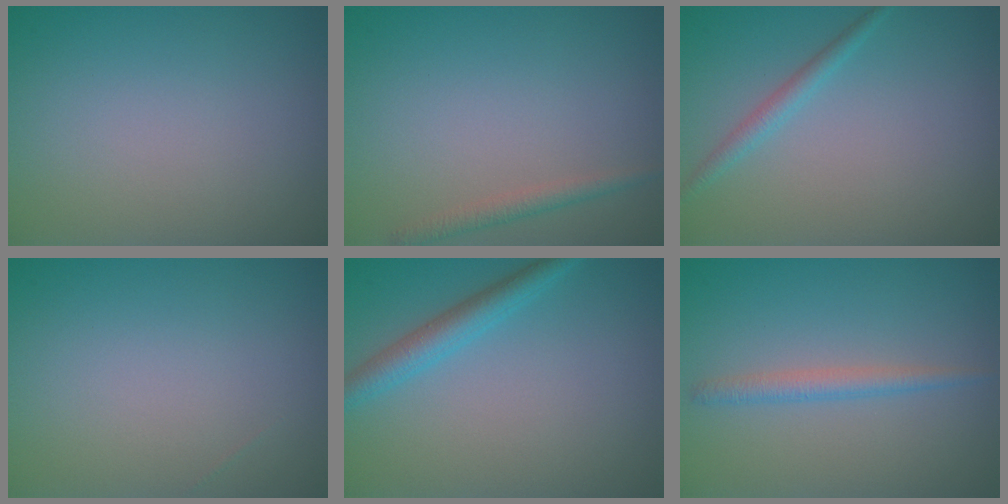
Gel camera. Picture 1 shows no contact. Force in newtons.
{"total": 1.4, "press": 1.4, "slide": 0.0}
{"total": 1.4, "press": 1.4, "slide": 0.0}
{"total": 0.0}
{"total": 2.7, "press": 2.7, "slide": 0.3}
{"total": 1.7, "press": 1.7, "slide": 0.1}